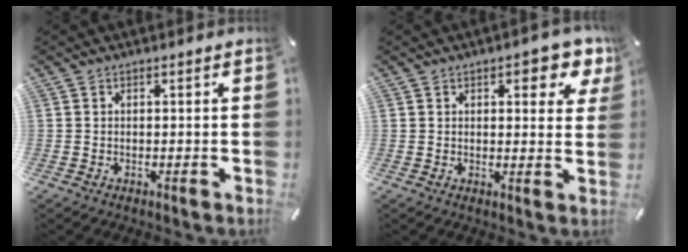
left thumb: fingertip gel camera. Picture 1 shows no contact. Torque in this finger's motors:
{"motor_torque": [2.55, 2.46, 1.07, -1.34, 0.38]}